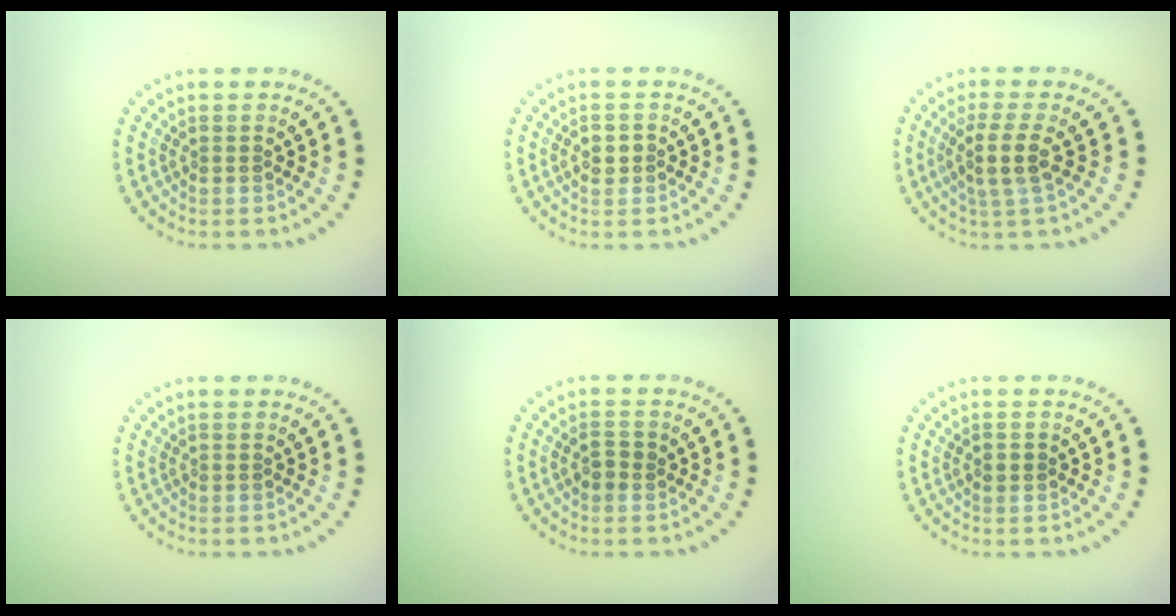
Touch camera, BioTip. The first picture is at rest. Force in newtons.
{"total": 1.5, "press": 1.4, "slide": 0.2}
{"total": 2.9, "press": 2.3, "slide": 1.7}
{"total": 0.0}
{"total": 1.5, "press": 1.5, "slide": 0.3}
{"total": 1.1, "press": 1.1, "slide": 0.0}